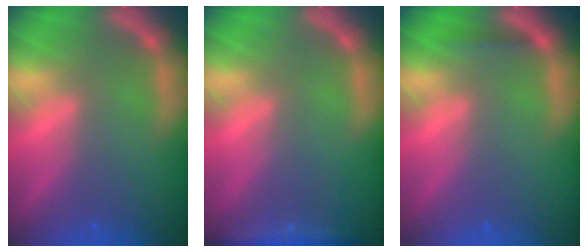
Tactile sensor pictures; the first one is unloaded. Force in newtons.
{"total": 2.4}
{"total": 0.9}